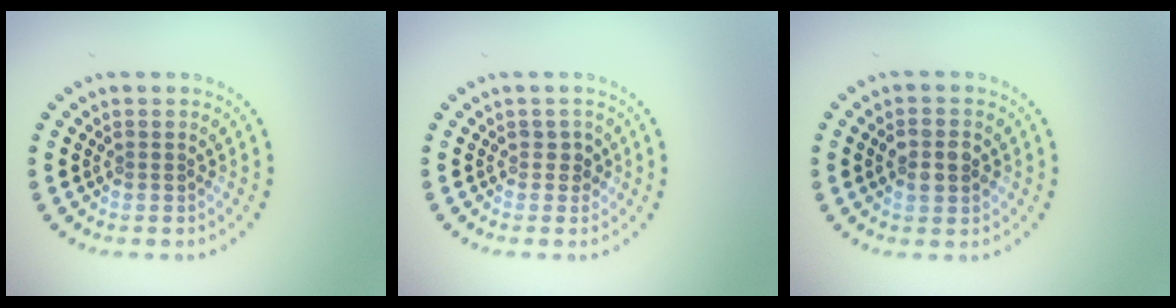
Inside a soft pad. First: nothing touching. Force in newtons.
{"total": 1.1, "press": 0.9, "slide": 0.6}
{"total": 2.9, "press": 2.9, "slide": 0.1}